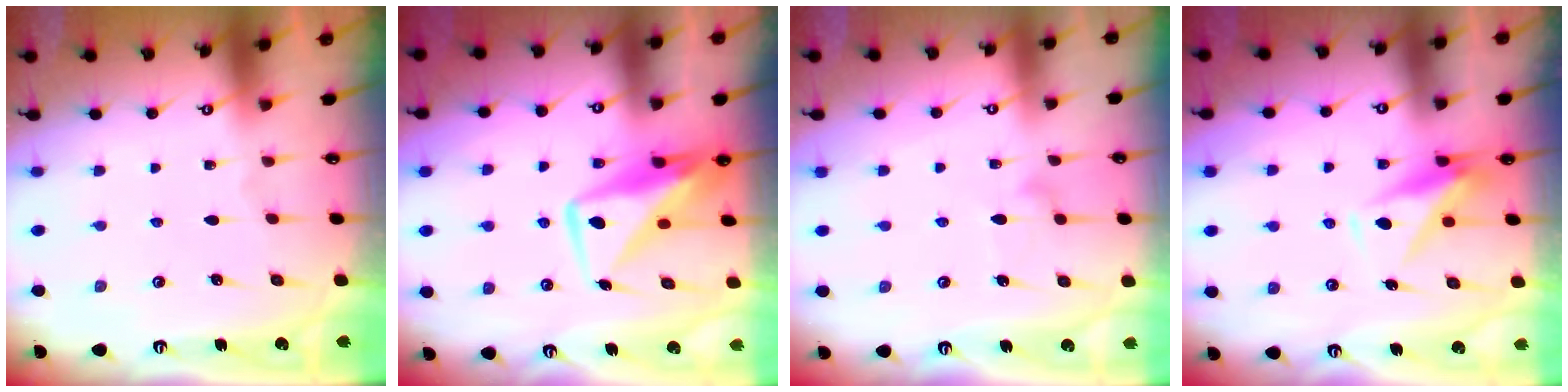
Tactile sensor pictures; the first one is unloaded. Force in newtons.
{"total": 12.3, "press": 12.2, "slide": 1.0}
{"total": 8.5, "press": 8.4, "slide": 0.4}
{"total": 8.1, "press": 8.0, "slide": 1.2}